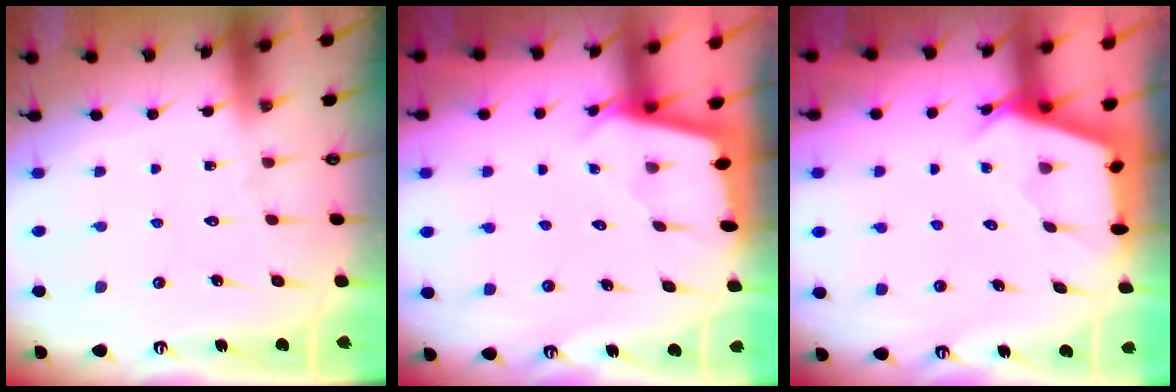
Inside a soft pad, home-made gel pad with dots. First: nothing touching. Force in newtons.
{"total": 2.0, "press": 2.0, "slide": 0.2}
{"total": 2.9, "press": 2.9, "slide": 0.4}